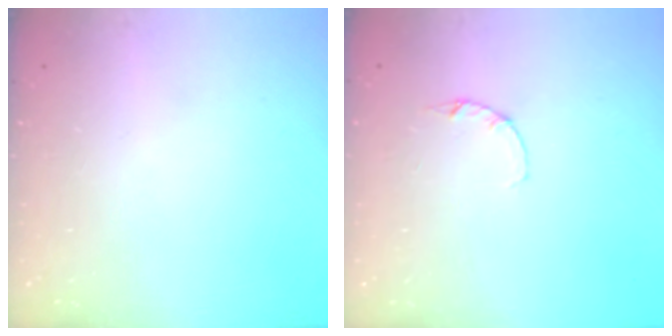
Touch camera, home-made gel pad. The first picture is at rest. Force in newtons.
{"total": 1.2, "press": 1.1, "slide": 0.3}